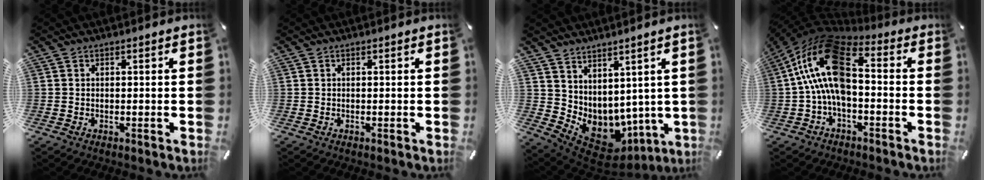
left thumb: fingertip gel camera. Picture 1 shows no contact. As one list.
[{"total": 0.0}, {"total": 6.0, "force": [0.6, 6.0, 0.7], "torque": [-0.019, -0.050, 0.029]}, {"total": 17.6, "force": [0.5, 10.2, 14.4], "torque": [-0.304, 0.007, 0.005]}]